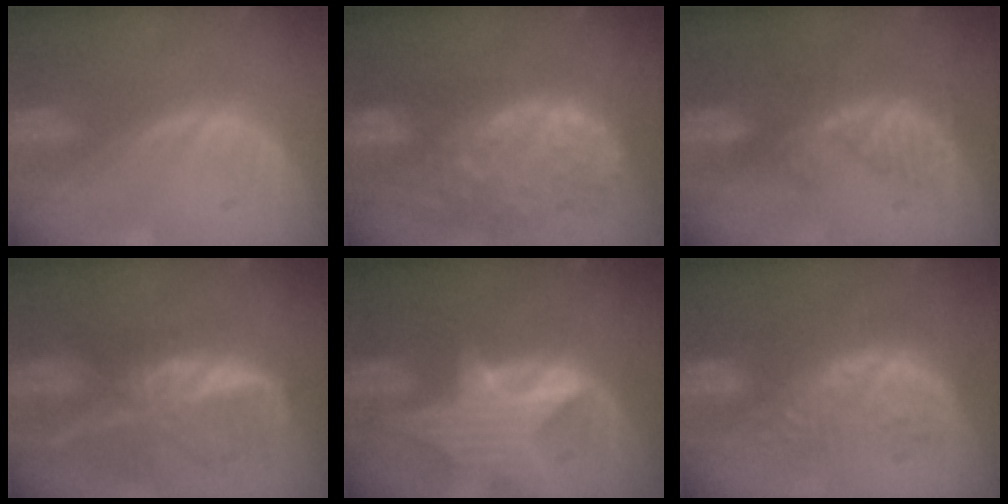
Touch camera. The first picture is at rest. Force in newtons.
{"total": 13.5, "press": 11.1, "slide": 7.6}
{"total": 5.6, "press": 5.1, "slide": 2.4}
{"total": 9.5, "press": 8.3, "slide": 4.6}
{"total": 7.9, "press": 7.3, "slide": 3.1}
{"total": 9.3, "press": 8.4, "slide": 3.9}